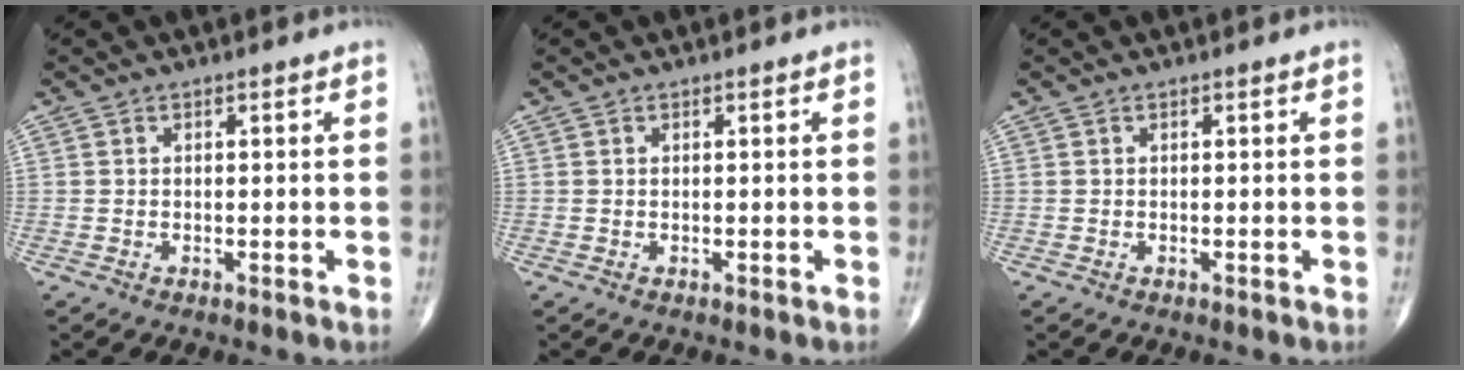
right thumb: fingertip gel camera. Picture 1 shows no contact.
{"total": 0.0}
{"total": 0.0}